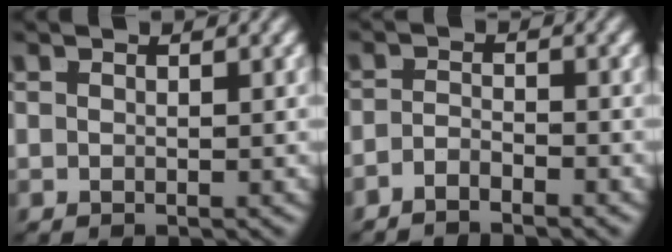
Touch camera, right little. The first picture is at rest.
{"total": 2.4, "force": [-2.3, 0.2, 0.4], "torque": [-0.004, -0.012, -0.039]}